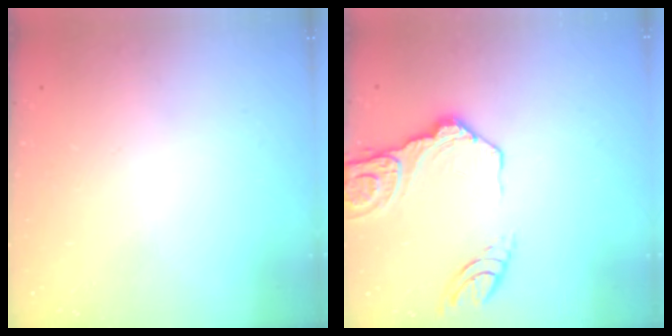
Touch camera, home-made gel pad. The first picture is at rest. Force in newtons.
{"total": 14.0, "press": 13.9, "slide": 1.6}